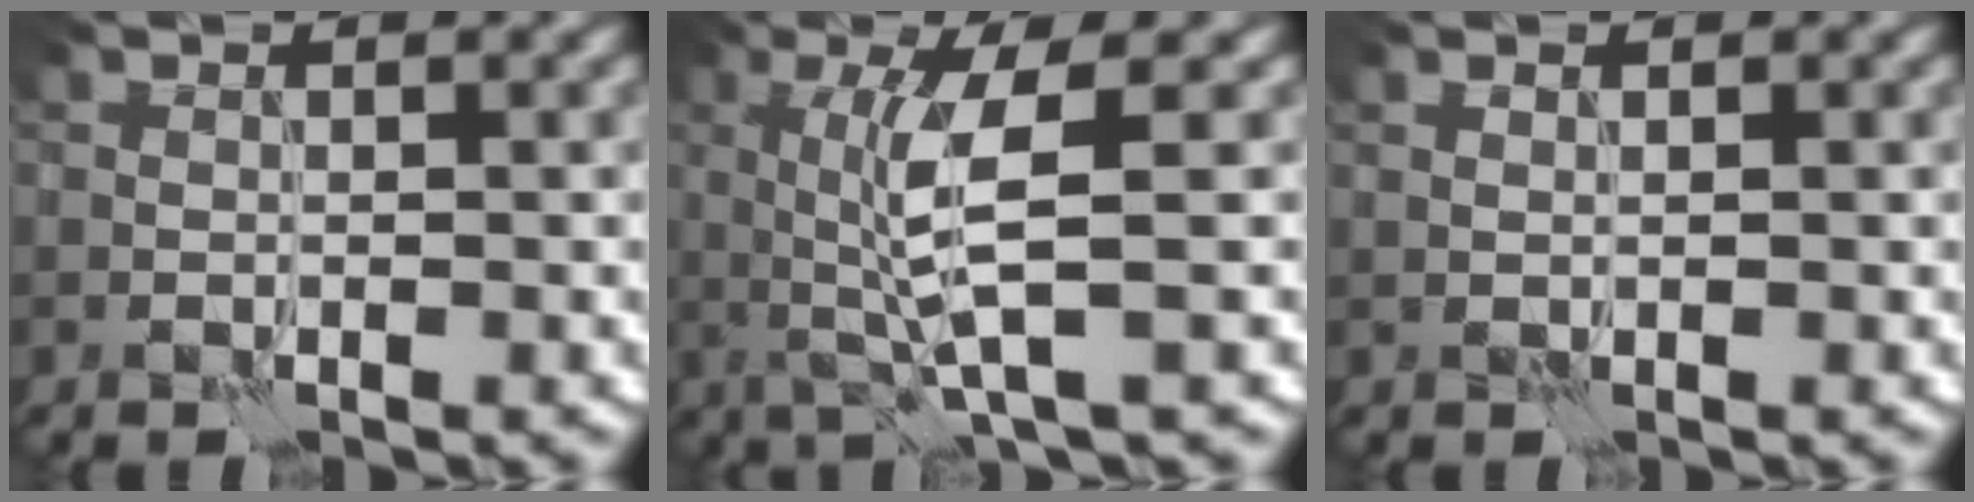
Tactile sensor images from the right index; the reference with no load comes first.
{"total": 5.2, "force": [0.5, 0.8, 5.1], "torque": [-0.101, -0.002, 0.011]}
{"total": 0.0}